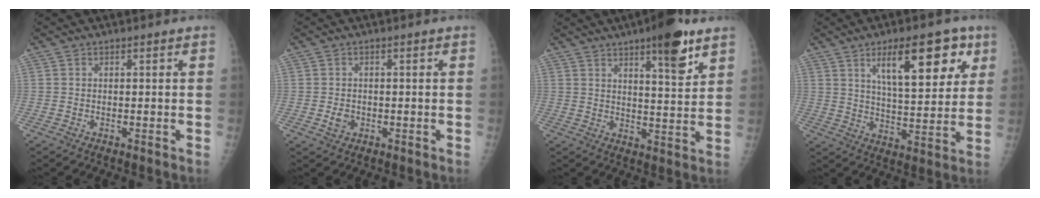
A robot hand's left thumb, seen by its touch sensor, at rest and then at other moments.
{"total": 2.2, "force": [-0.6, 1.8, 1.1], "torque": [-0.010, 0.002, -0.006]}
{"total": 10.7, "force": [6.6, 2.6, 8.1], "torque": [-0.098, -0.037, 0.092]}
{"total": 15.8, "force": [7.6, 6.0, 12.5], "torque": [-0.149, -0.030, 0.119]}